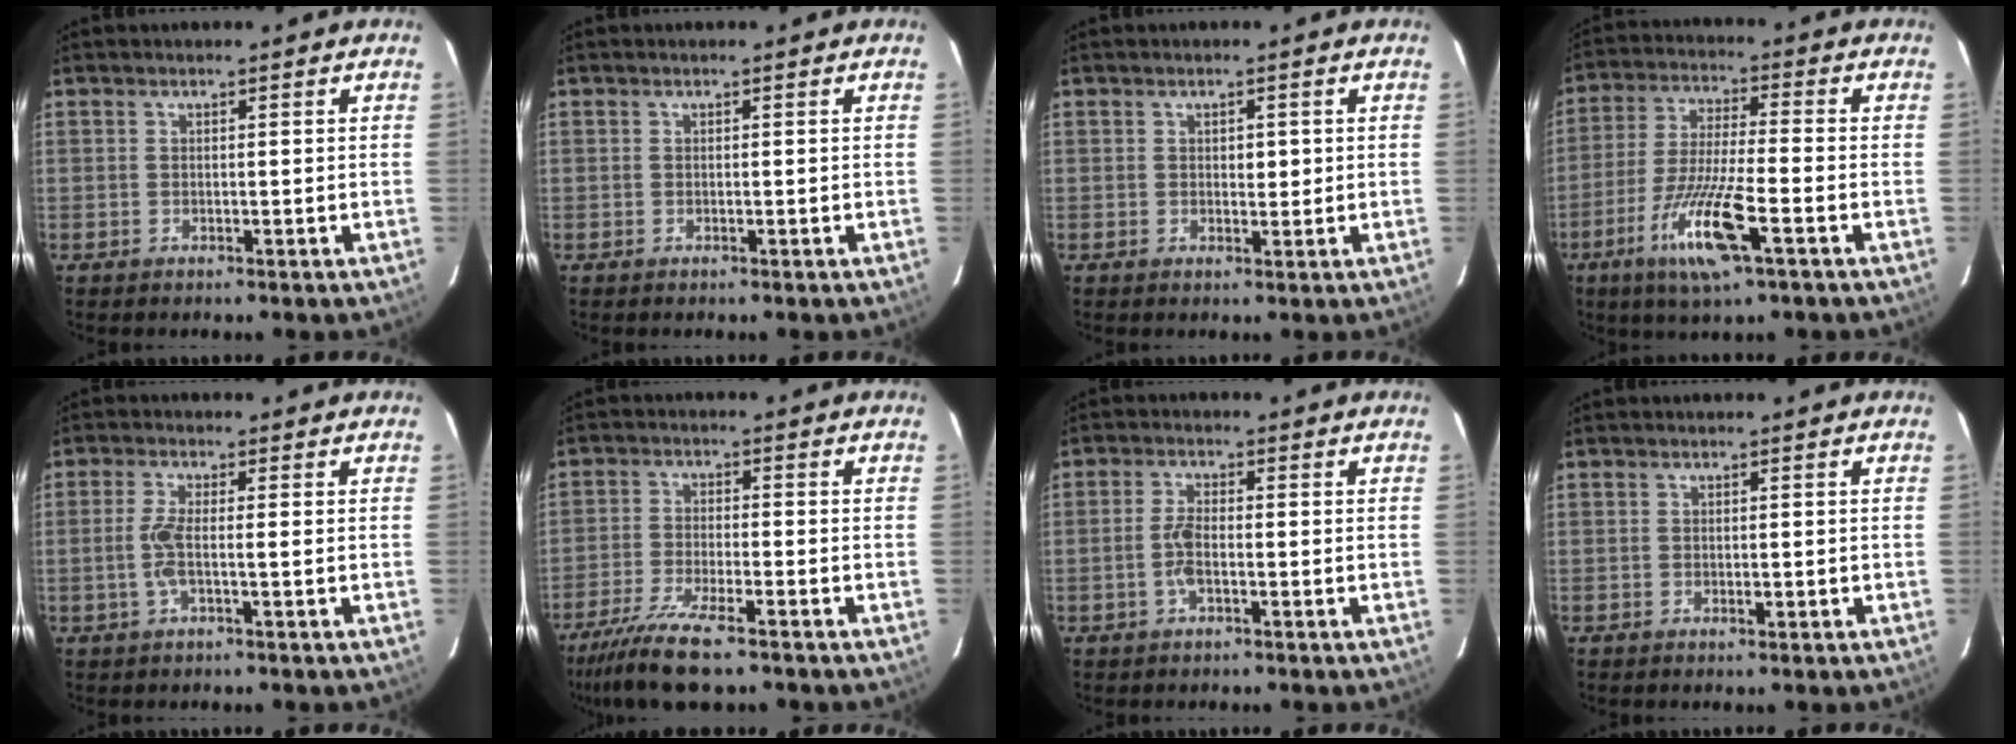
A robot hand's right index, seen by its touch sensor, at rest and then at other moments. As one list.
[{"total": 0.0}, {"total": 1.7, "force": [0.3, 1.0, 1.3], "torque": [-0.016, 0.000, 0.005]}, {"total": 12.3, "force": [-5.7, 0.8, 10.9], "torque": [-0.218, -0.025, -0.104]}, {"total": 3.3, "force": [-0.6, 0.3, 3.3], "torque": [-0.074, -0.001, -0.014]}, {"total": 9.9, "force": [-7.7, 0.9, 6.2], "torque": [-0.111, -0.027, -0.130]}, {"total": 3.1, "force": [-1.0, 0.8, 2.9], "torque": [-0.064, 0.001, -0.020]}, {"total": 0.7, "force": [-0.2, 0.2, 0.6], "torque": [-0.011, -0.001, 0.001]}]